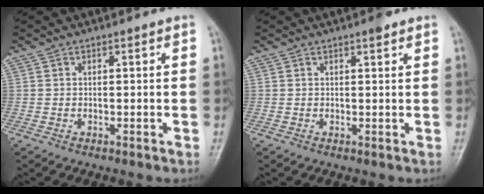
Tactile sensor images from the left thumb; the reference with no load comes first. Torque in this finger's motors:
{"motor_torque": [0.48, 0.06, 0.21, -0.29, 0.00]}